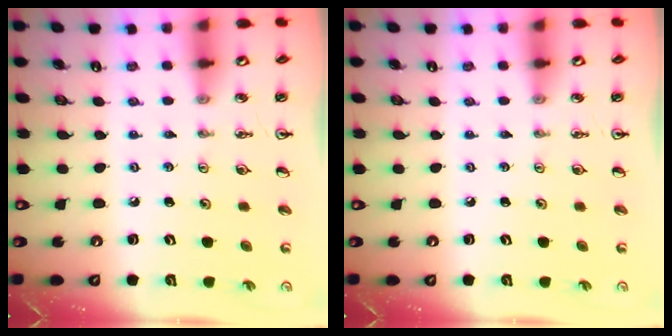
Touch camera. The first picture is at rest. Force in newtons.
{"total": 0.0}